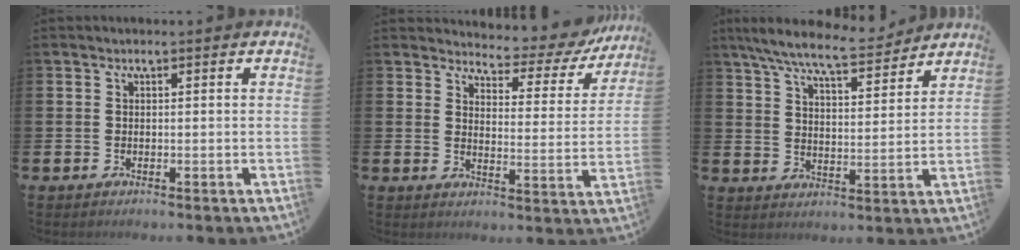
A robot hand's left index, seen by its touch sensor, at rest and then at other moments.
{"total": 4.6, "force": [4.3, 1.5, 1.0], "torque": [-0.028, -0.045, 0.065]}
{"total": 8.7, "force": [8.0, 1.1, 3.3], "torque": [-0.084, -0.044, 0.142]}